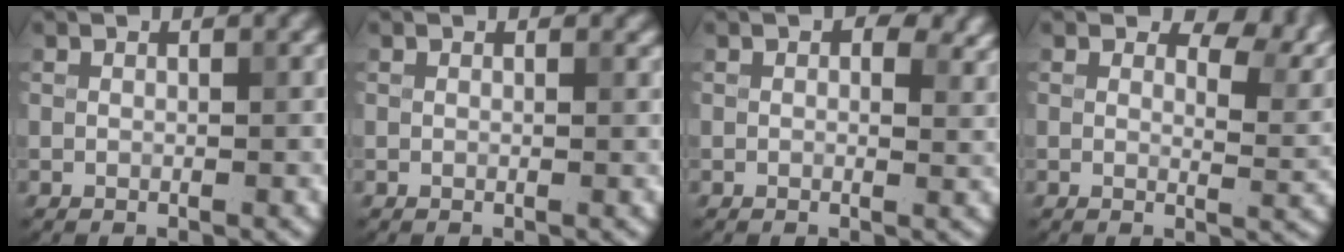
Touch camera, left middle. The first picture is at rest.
{"total": 0.0}
{"total": 3.9, "force": [1.6, 2.3, 2.7], "torque": [-0.024, -0.004, 0.020]}
{"total": 4.7, "force": [2.5, 2.5, 3.2], "torque": [-0.042, -0.005, 0.029]}